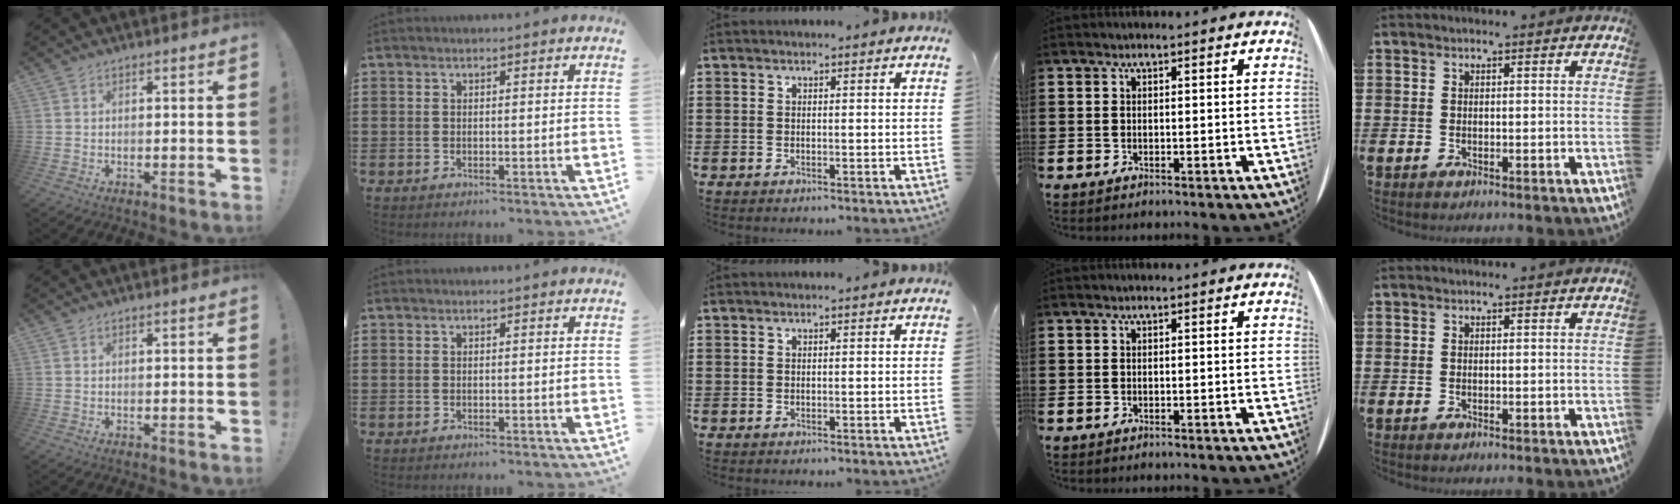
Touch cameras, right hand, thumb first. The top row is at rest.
{}